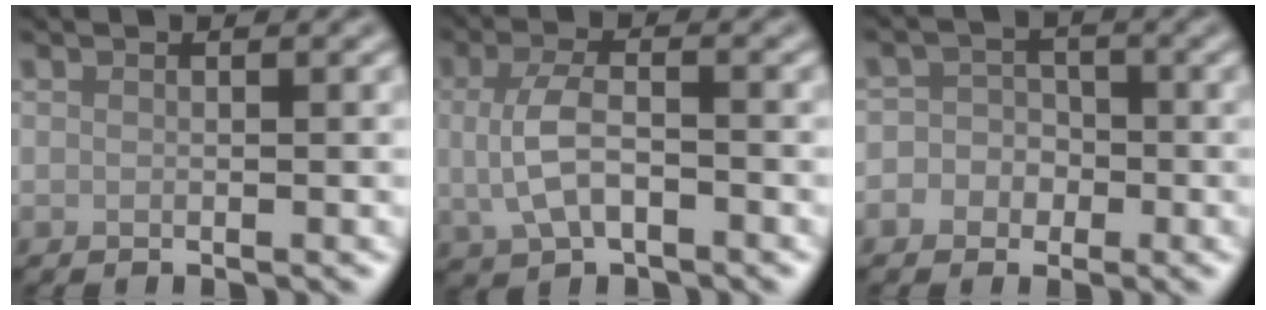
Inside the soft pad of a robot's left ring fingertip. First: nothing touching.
{"total": 4.5, "force": [-0.5, 2.4, 3.7], "torque": [-0.087, -0.004, -0.012]}
{"total": 3.9, "force": [-1.3, 3.6, 0.7], "torque": [0.017, 0.010, -0.041]}